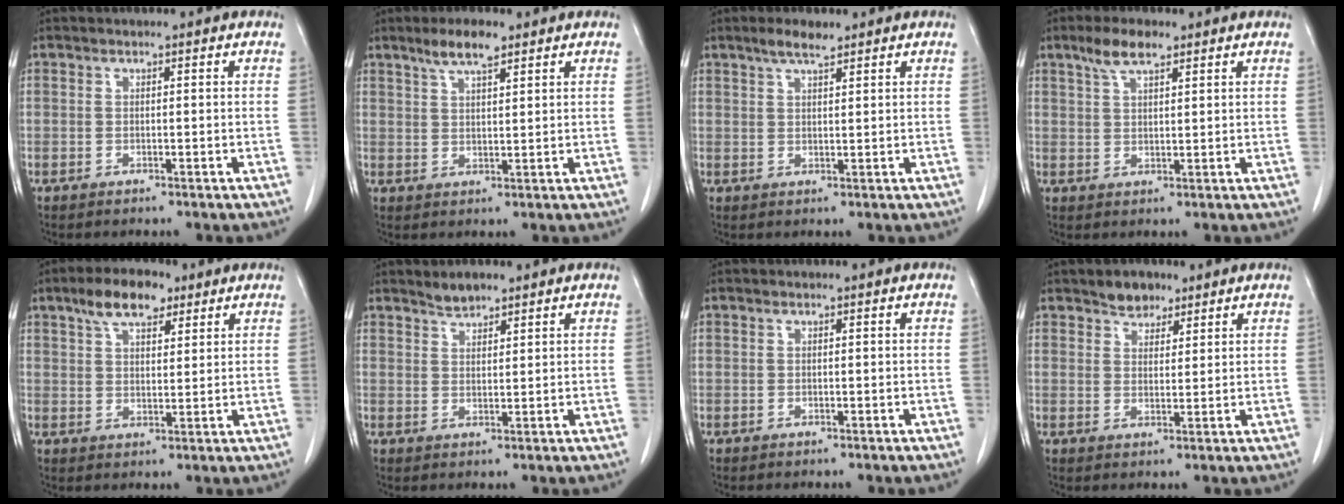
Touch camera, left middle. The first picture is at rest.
{"total": 4.9, "force": [3.5, 1.0, 3.3], "torque": [-0.067, 0.005, 0.065]}
{"total": 3.3, "force": [2.6, 0.7, 2.0], "torque": [-0.043, 0.004, 0.048]}
{"total": 4.7, "force": [3.3, 1.4, 3.1], "torque": [-0.067, 0.011, 0.064]}
{"total": 7.5, "force": [4.8, 3.2, 4.8], "torque": [-0.086, 0.017, 0.085]}
{"total": 2.6, "force": [2.4, 0.8, 0.8], "torque": [-0.018, 0.002, 0.043]}
{"total": 0.0}
{"total": 3.5, "force": [2.7, 2.0, 1.0], "torque": [-0.015, 0.004, 0.046]}